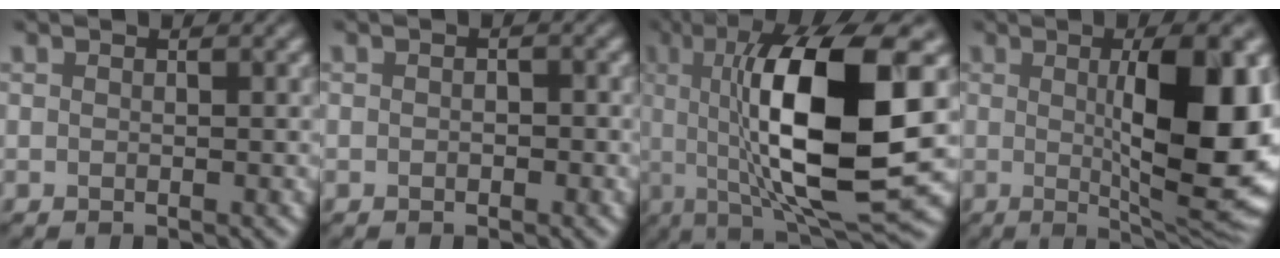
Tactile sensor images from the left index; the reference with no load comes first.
{"total": 0.7, "force": [-0.3, 0.4, 0.4], "torque": [-0.003, -0.005, -0.006]}
{"total": 13.9, "force": [0.8, 3.6, 13.4], "torque": [-0.196, -0.007, 0.012]}
{"total": 12.4, "force": [0.6, 3.5, 11.9], "torque": [-0.147, -0.006, 0.014]}